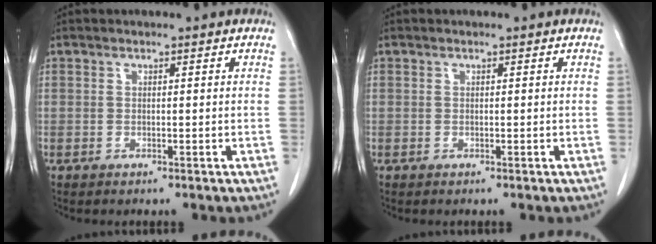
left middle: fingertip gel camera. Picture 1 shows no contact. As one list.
[{"total": 0.0}]